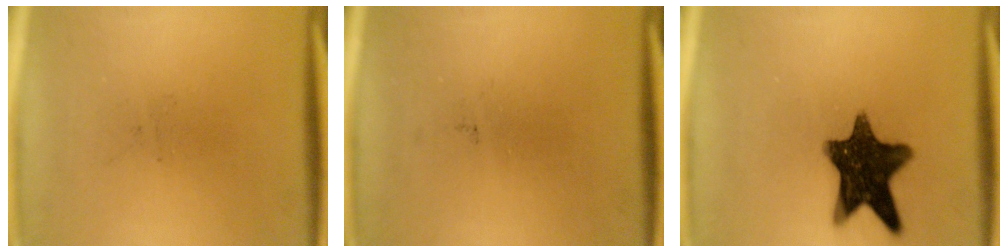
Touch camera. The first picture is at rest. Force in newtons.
{"total": 0.0}
{"total": 13.1}